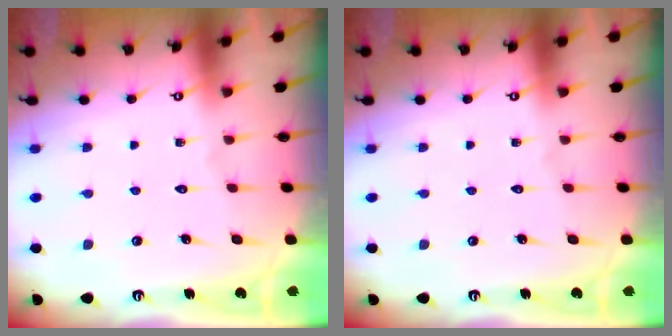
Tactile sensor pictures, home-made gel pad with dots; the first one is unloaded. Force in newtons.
{"total": 0.0}